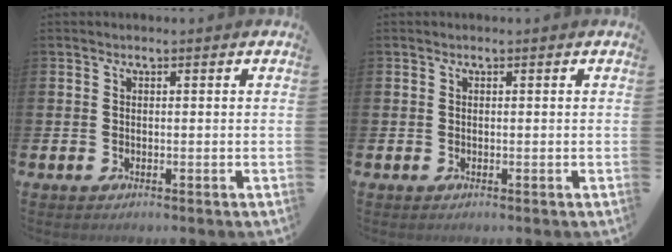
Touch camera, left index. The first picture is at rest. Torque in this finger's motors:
{"motor_torque": [0.00, 0.00, 0.01, 0.00]}